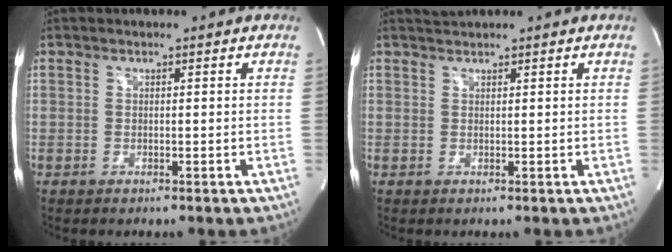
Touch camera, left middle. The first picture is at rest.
{"total": 1.1, "force": [1.0, -0.3, -0.2], "torque": [-0.002, 0.008, 0.025]}